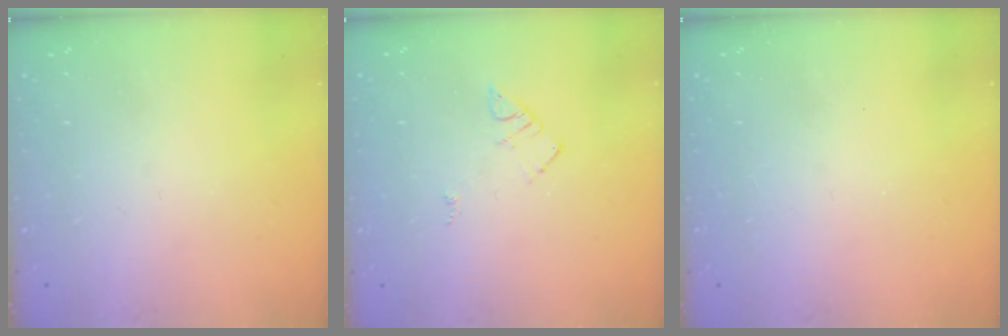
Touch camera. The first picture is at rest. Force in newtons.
{"total": 3.9, "press": 3.8, "slide": 0.5}
{"total": 1.6, "press": 1.6, "slide": 0.2}